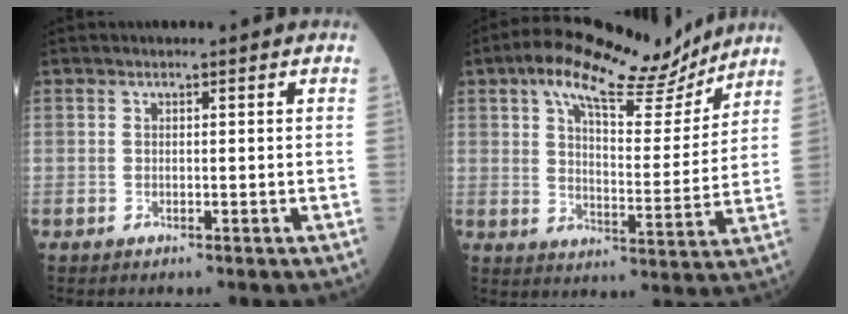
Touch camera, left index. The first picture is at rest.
{"total": 14.9, "force": [11.1, 4.4, 8.9], "torque": [-0.142, 0.009, 0.163]}